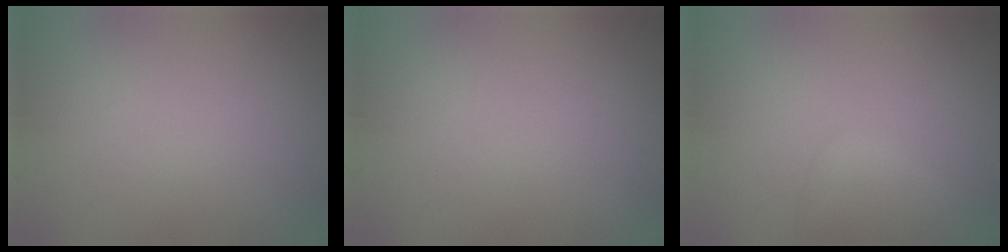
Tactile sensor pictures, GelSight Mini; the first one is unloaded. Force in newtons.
{"total": 0.0}
{"total": 1.8, "press": 1.8, "slide": 0.2}